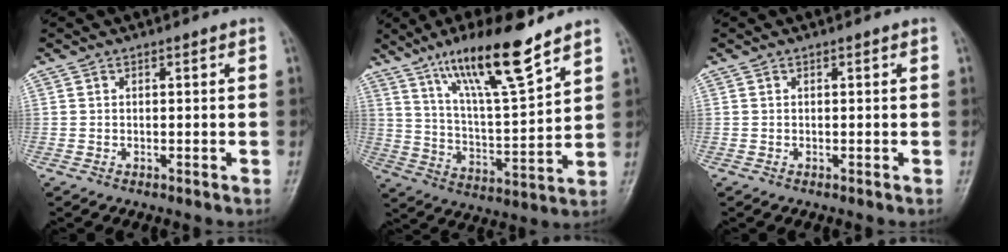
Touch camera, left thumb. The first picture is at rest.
{"total": 16.5, "force": [11.4, 2.6, 11.7], "torque": [-0.194, -0.062, 0.207]}
{"total": 0.0}